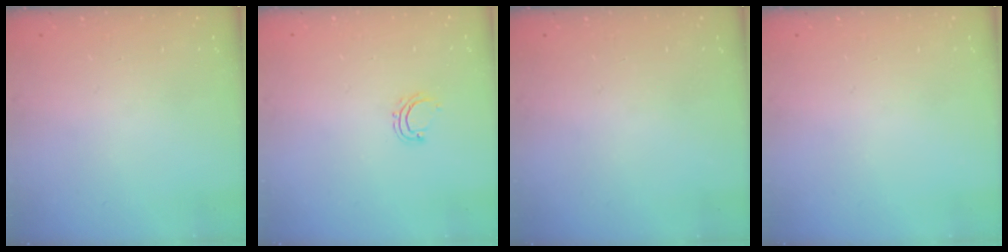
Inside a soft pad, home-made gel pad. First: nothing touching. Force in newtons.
{"total": 5.2, "press": 5.1, "slide": 1.0}
{"total": 0.0}
{"total": 0.0}